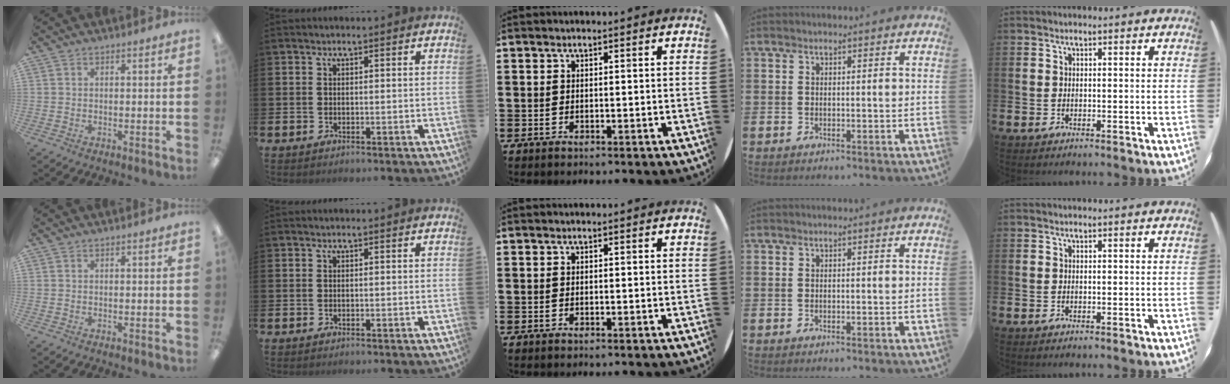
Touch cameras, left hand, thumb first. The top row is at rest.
{}